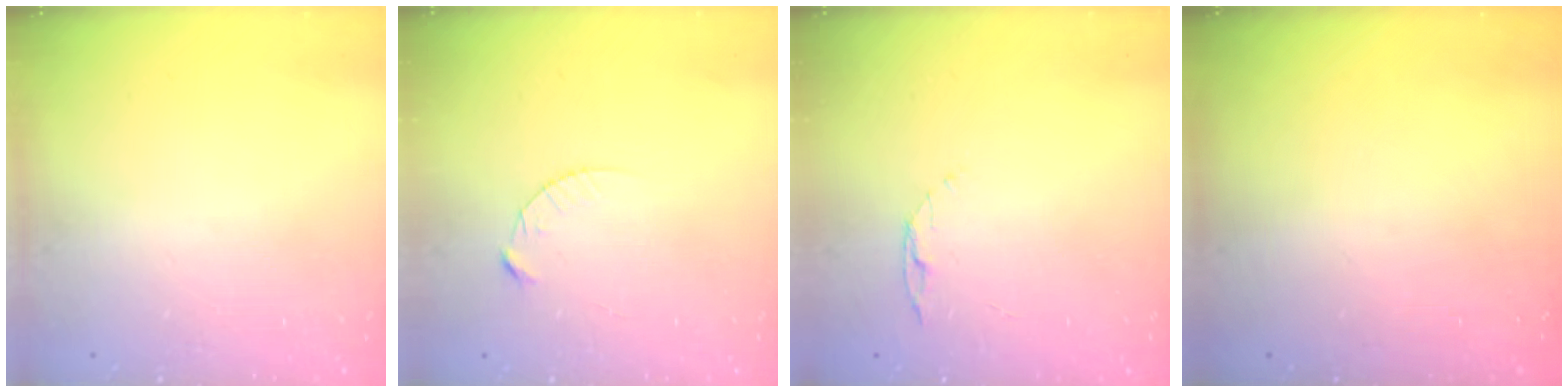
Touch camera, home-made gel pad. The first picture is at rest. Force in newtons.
{"total": 3.7, "press": 3.7, "slide": 0.4}
{"total": 3.9, "press": 3.9, "slide": 0.4}
{"total": 0.0}